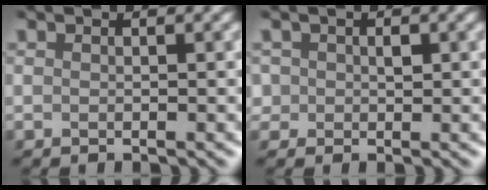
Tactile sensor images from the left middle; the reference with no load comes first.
{"total": 0.9, "force": [0.2, 0.8, -0.3], "torque": [0.004, 0.005, 0.009]}